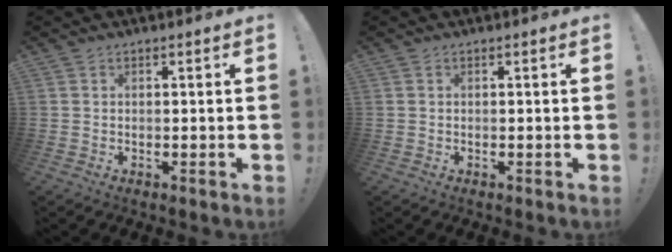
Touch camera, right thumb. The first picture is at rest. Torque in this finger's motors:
{"motor_torque": [-0.06, -0.07, -0.38, 0.02, 0.05]}